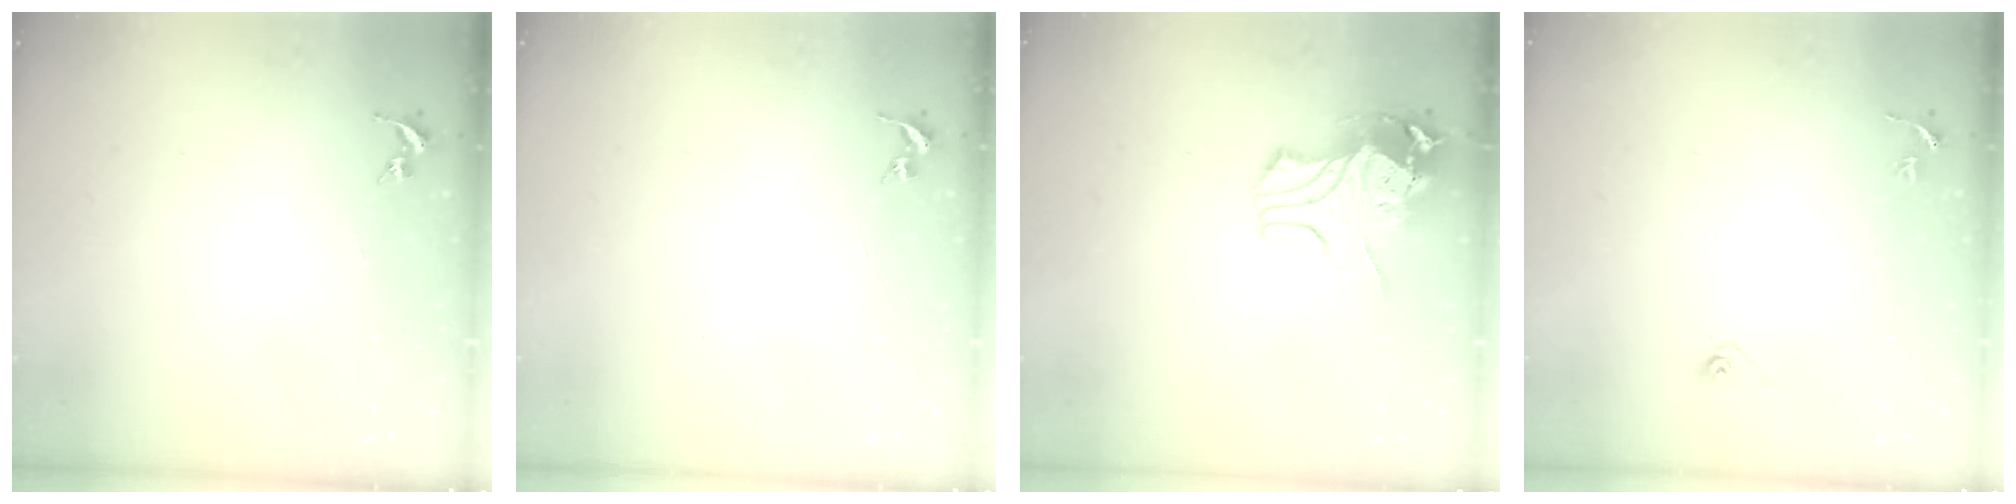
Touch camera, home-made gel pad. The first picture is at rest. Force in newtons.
{"total": 0.0}
{"total": 11.3, "press": 11.2, "slide": 1.6}
{"total": 3.5, "press": 3.2, "slide": 1.5}